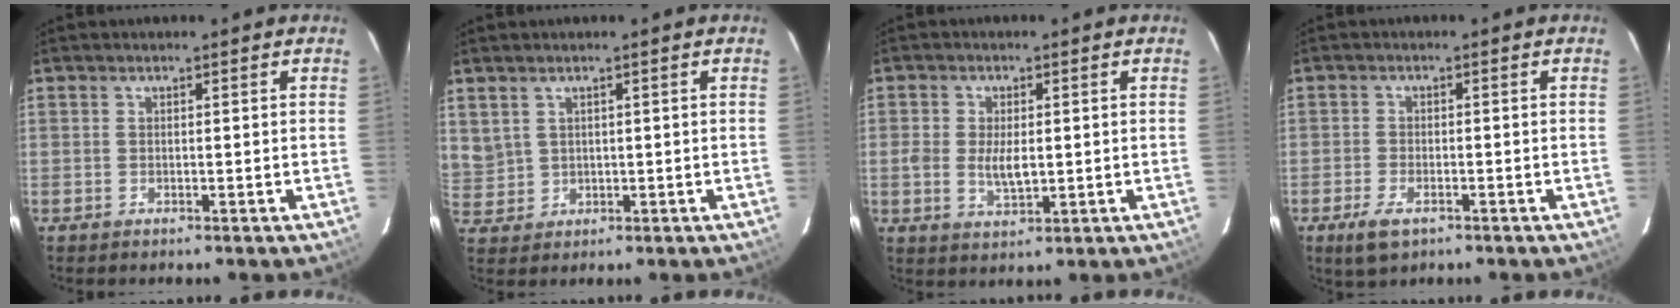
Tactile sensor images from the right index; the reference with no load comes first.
{"total": 5.3, "force": [2.4, 4.4, 1.7], "torque": [-0.038, 0.011, 0.064]}
{"total": 5.0, "force": [-0.3, 2.8, 4.2], "torque": [-0.081, -0.004, -0.006]}
{"total": 5.0, "force": [-2.9, 2.4, 3.2], "torque": [-0.083, -0.010, -0.052]}